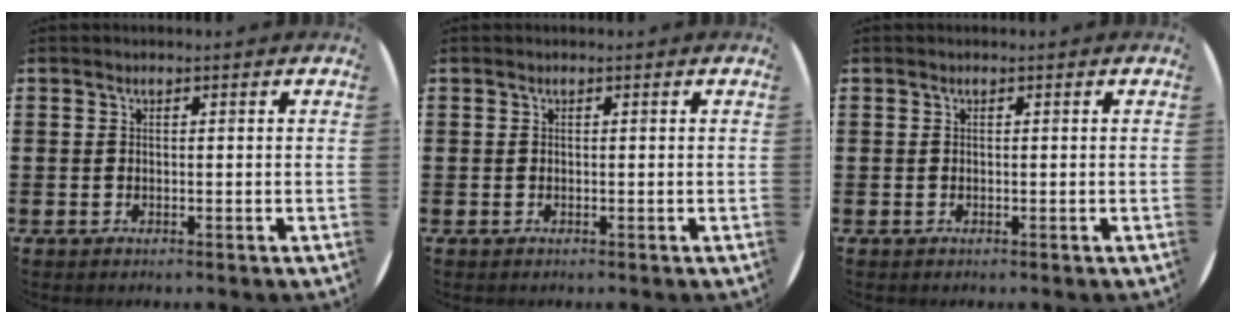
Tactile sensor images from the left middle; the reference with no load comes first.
{"total": 0.0}
{"total": 0.0}